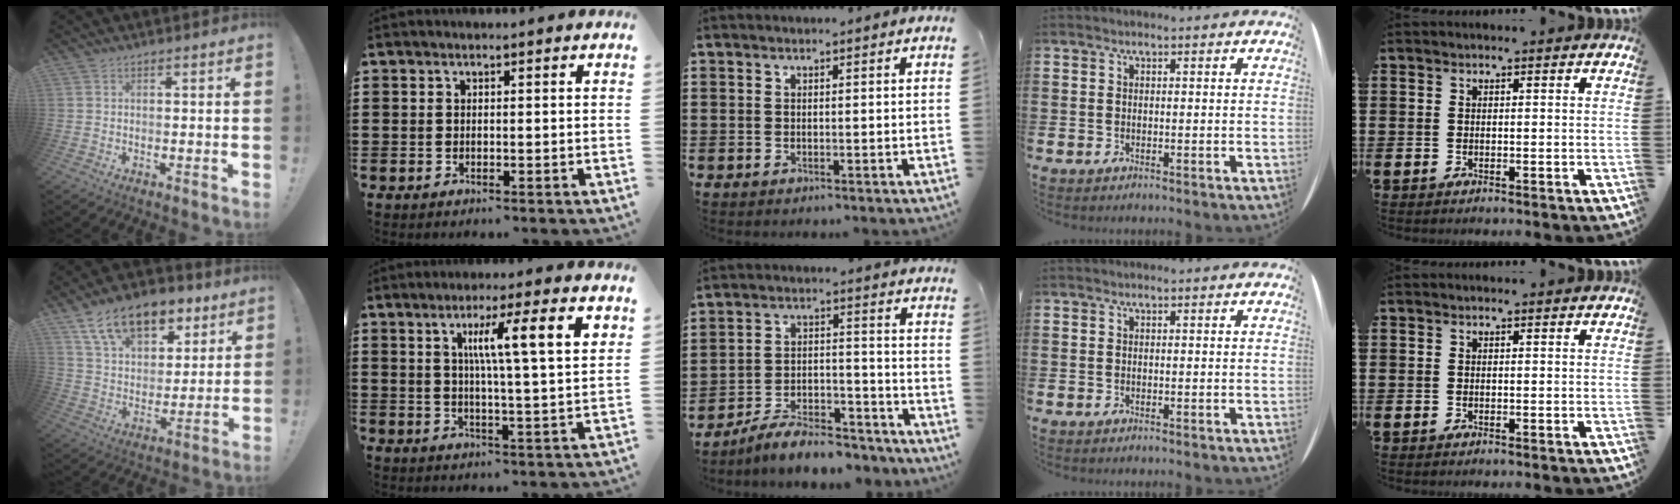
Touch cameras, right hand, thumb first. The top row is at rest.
{"thumb": {"total": 16.9, "force": [10.5, 9.8, 9.0], "torque": [-0.148, -0.060, 0.193]}, "index": {"total": 8.9, "force": [3.3, 0.6, 8.2], "torque": [-0.148, -0.002, 0.048]}, "middle": {"total": 7.8, "force": [-7.2, 1.4, 2.5], "torque": [-0.043, 0.019, -0.138]}}